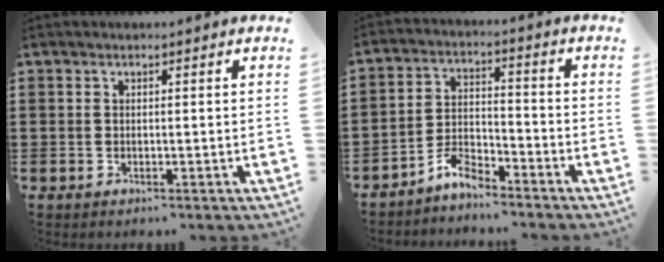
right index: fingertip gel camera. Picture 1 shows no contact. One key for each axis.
{"total": 4.8, "fx": -4.4, "fy": 1.3, "fz": 1.5, "tx": -0.044, "ty": 0.006, "tz": -0.090}